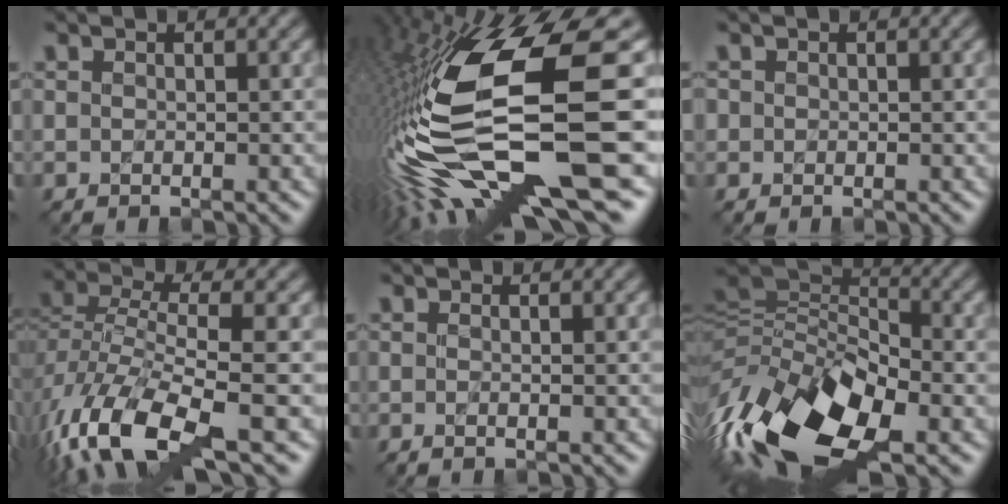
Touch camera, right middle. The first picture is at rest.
{"total": 15.8, "force": [-2.6, 5.1, 14.8], "torque": [-0.305, -0.019, -0.038]}
{"total": 0.6, "force": [0.0, 0.6, 0.0], "torque": [0.004, -0.001, 0.001]}
{"total": 9.8, "force": [-5.1, 3.4, 7.7], "torque": [-0.166, -0.009, -0.100]}
{"total": 1.3, "force": [0.1, 0.7, 1.1], "torque": [-0.009, -0.004, -0.011]}
{"total": 14.8, "force": [-7.3, 7.4, 10.5], "torque": [-0.221, 0.000, -0.135]}